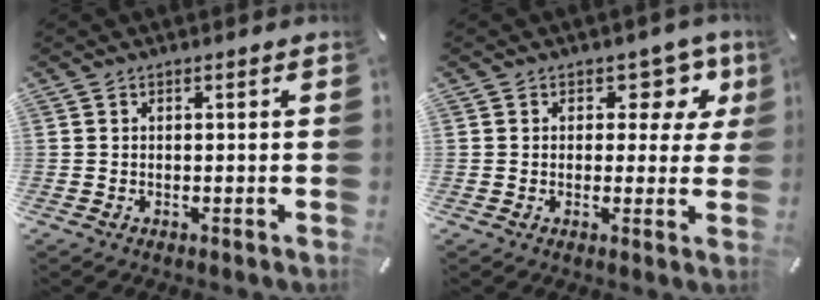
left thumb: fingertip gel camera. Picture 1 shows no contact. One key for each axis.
{"total": 7.6, "fx": 3.3, "fy": 5.2, "fz": 4.4, "tx": -0.037, "ty": -0.019, "tz": 0.049}